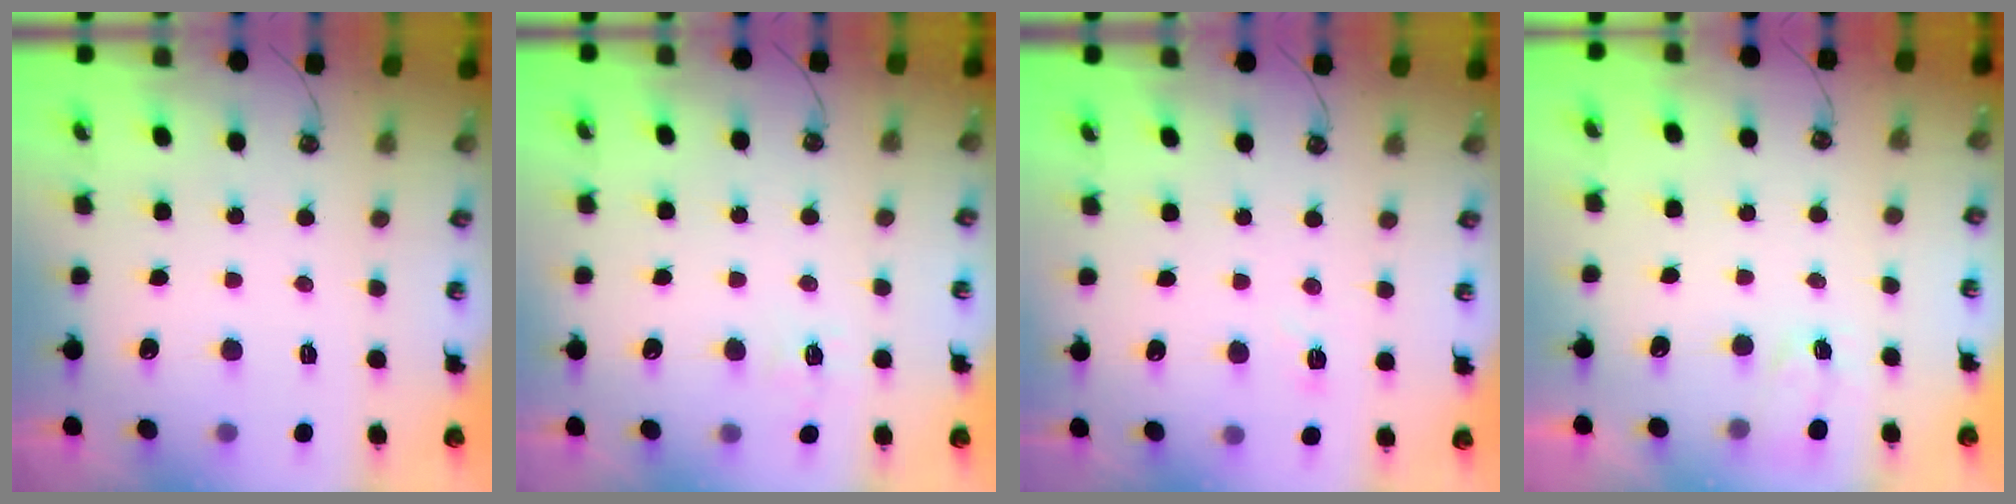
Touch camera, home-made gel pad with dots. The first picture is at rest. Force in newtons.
{"total": 6.2, "press": 6.2, "slide": 0.5}
{"total": 2.9, "press": 2.8, "slide": 0.5}
{"total": 2.5, "press": 2.5, "slide": 0.4}